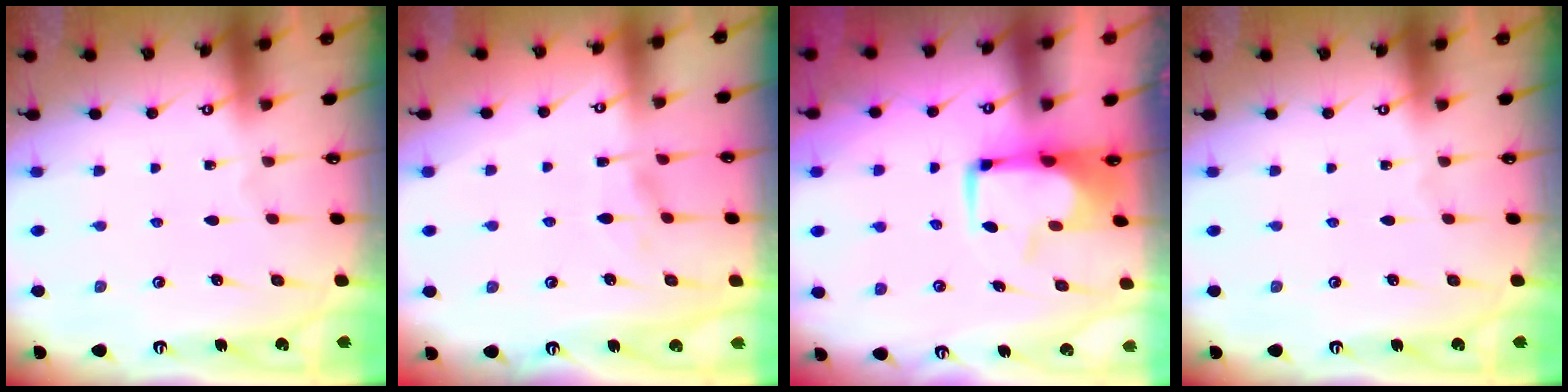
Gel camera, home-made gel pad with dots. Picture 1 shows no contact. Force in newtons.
{"total": 2.0, "press": 1.7, "slide": 1.0}
{"total": 0.9, "press": 0.1, "slide": 0.9}
{"total": 0.0}